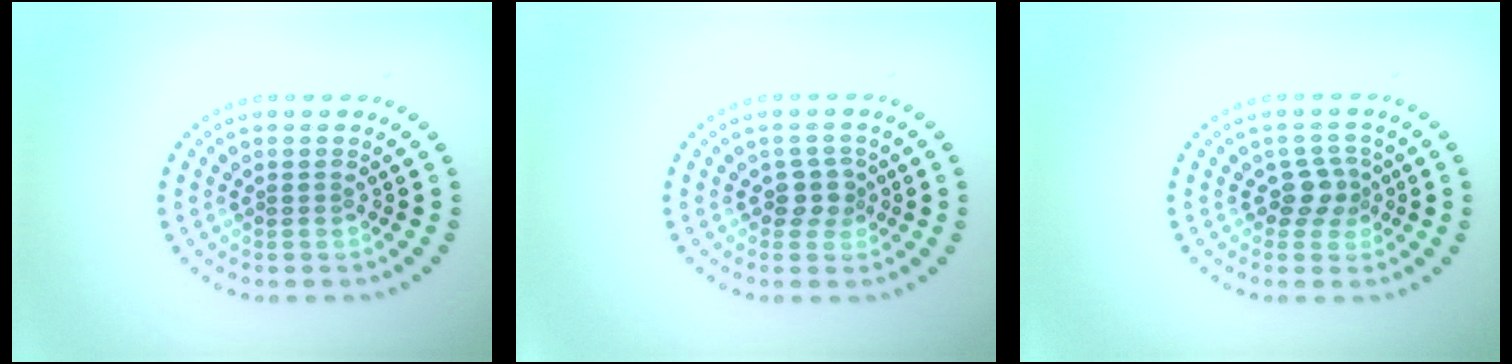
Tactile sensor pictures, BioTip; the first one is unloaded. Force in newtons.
{"total": 1.8, "press": 1.6, "slide": 0.9}
{"total": 2.1, "press": 1.6, "slide": 1.3}